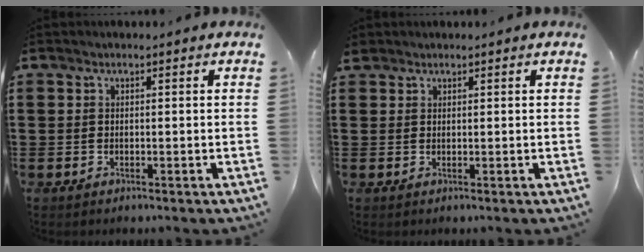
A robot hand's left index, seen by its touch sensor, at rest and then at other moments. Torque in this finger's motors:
{"motor_torque": [0.53, -0.08, 0.20, 0.03]}